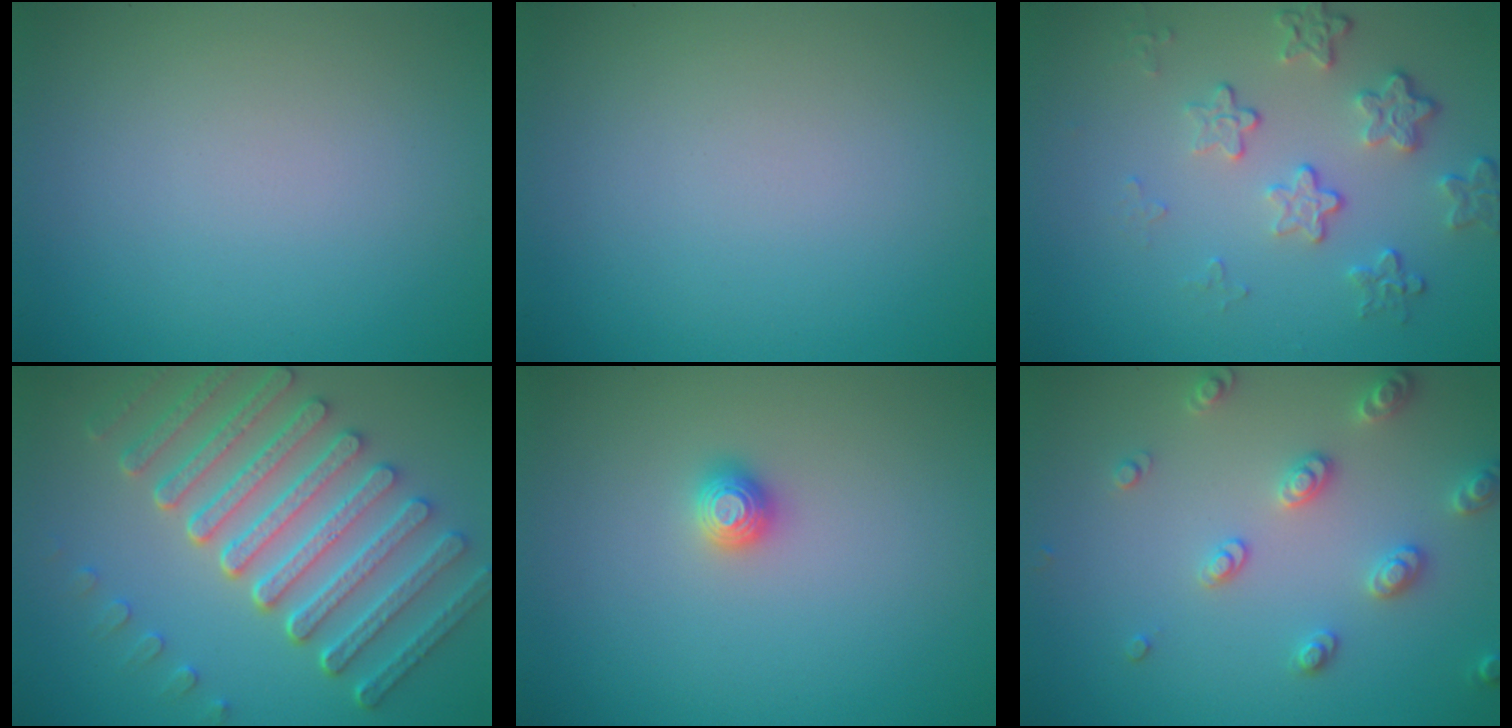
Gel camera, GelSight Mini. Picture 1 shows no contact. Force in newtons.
{"total": 0.0}
{"total": 4.1, "press": 2.9, "slide": 2.9}
{"total": 8.3, "press": 6.3, "slide": 5.4}
{"total": 1.2, "press": 1.2, "slide": 0.2}
{"total": 2.9, "press": 2.9, "slide": 0.5}